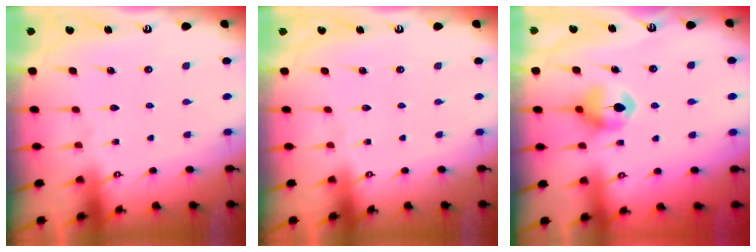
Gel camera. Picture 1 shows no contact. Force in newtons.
{"total": 0.0}
{"total": 7.5, "press": 7.5, "slide": 0.4}